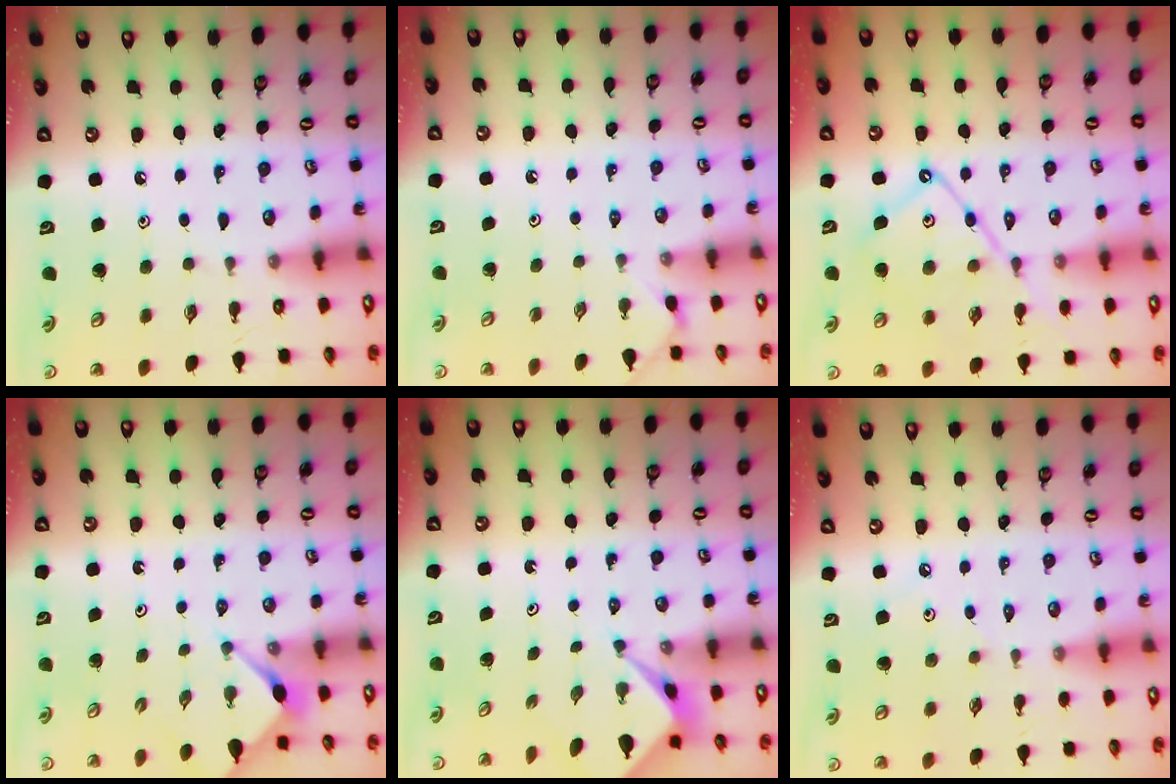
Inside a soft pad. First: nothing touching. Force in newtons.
{"total": 2.4, "press": 2.4, "slide": 0.5}
{"total": 12.5, "press": 12.5, "slide": 1.1}
{"total": 2.9, "press": 2.9, "slide": 0.4}
{"total": 1.9, "press": 1.9, "slide": 0.2}
{"total": 2.8, "press": 2.7, "slide": 0.6}